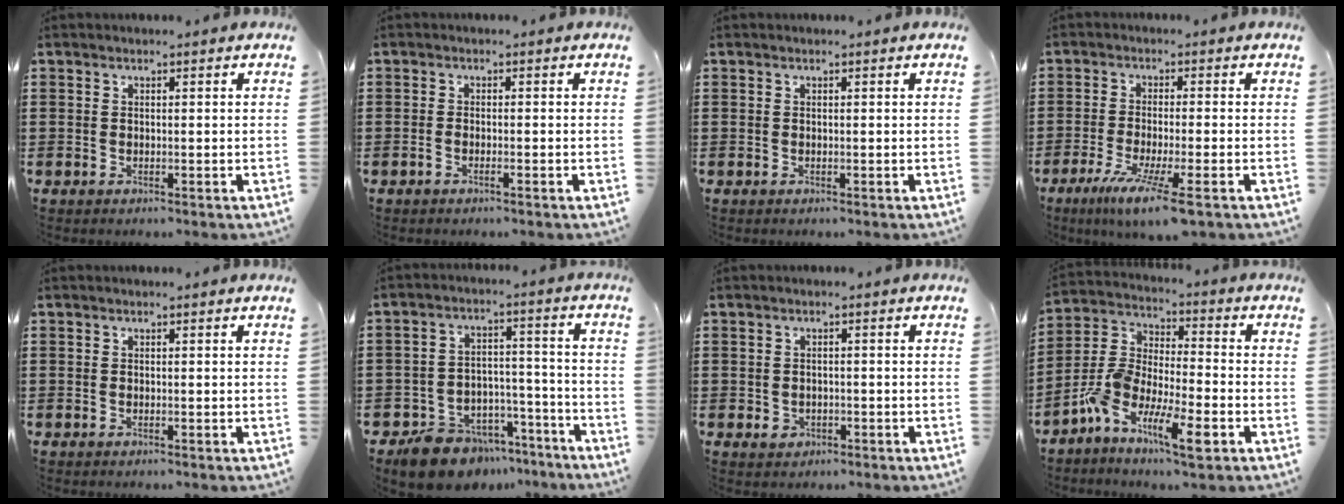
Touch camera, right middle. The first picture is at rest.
{"total": 0.9, "force": [-0.7, 0.1, 0.7], "torque": [-0.014, -0.004, -0.011]}
{"total": 0.0}
{"total": 6.9, "force": [-4.2, 0.3, 5.4], "torque": [-0.104, -0.018, -0.074]}
{"total": 0.0}
{"total": 8.6, "force": [-7.8, 3.4, 1.1], "torque": [-0.022, 0.041, -0.147]}
{"total": 1.3, "force": [-0.5, 1.1, 0.5], "torque": [-0.014, -0.001, -0.010]}
{"total": 10.1, "force": [-6.3, 2.9, 7.4], "torque": [-0.178, -0.015, -0.130]}